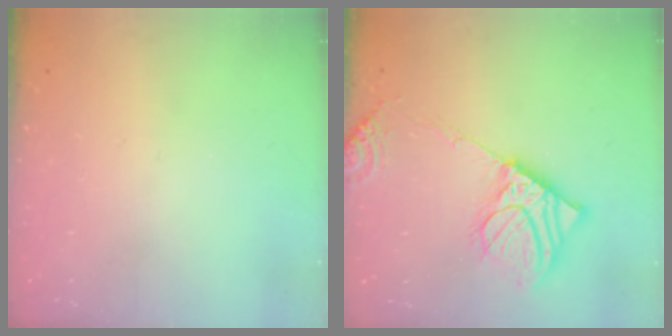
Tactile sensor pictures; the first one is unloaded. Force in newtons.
{"total": 16.6, "press": 16.2, "slide": 3.4}